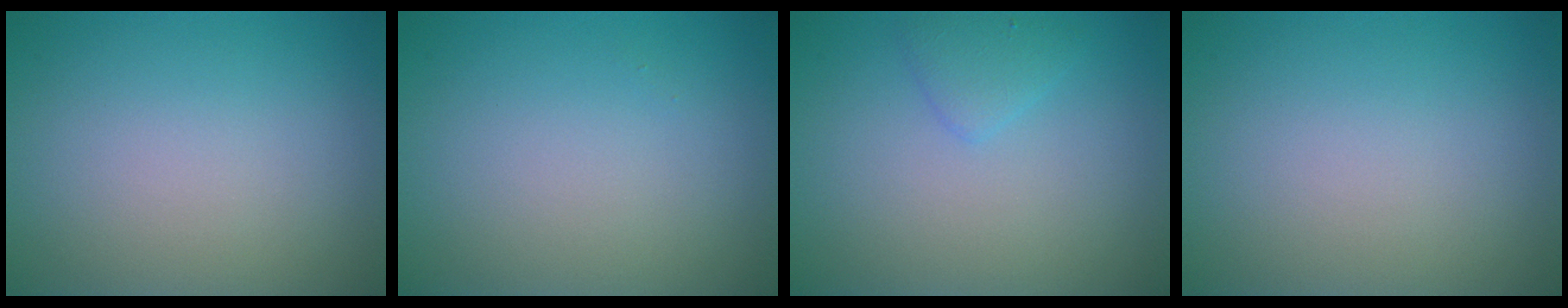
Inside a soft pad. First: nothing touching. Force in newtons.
{"total": 0.0}
{"total": 1.5, "press": 1.5, "slide": 0.1}
{"total": 0.0}